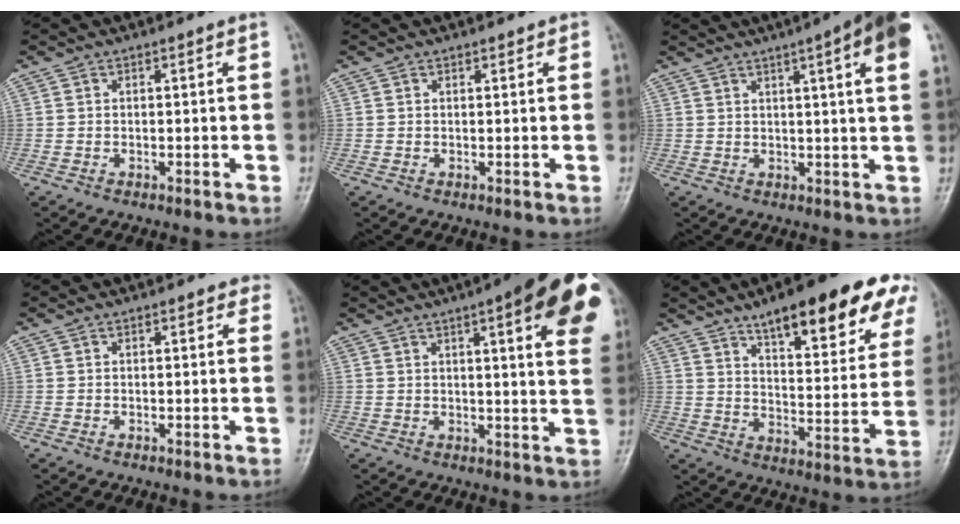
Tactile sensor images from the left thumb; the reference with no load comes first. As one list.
[{"total": 0.8, "force": [0.5, 0.5, 0.1], "torque": [0.011, -0.002, 0.004]}, {"total": 14.5, "force": [7.7, 1.9, 12.1], "torque": [-0.162, 0.001, 0.086]}, {"total": 1.7, "force": [1.1, 1.0, 0.8], "torque": [0.009, -0.001, 0.006]}, {"total": 21.0, "force": [9.5, 5.0, 18.1], "torque": [-0.205, -0.013, 0.110]}, {"total": 22.4, "force": [14.0, 7.0, 16.1], "torque": [-0.176, -0.044, 0.199]}]